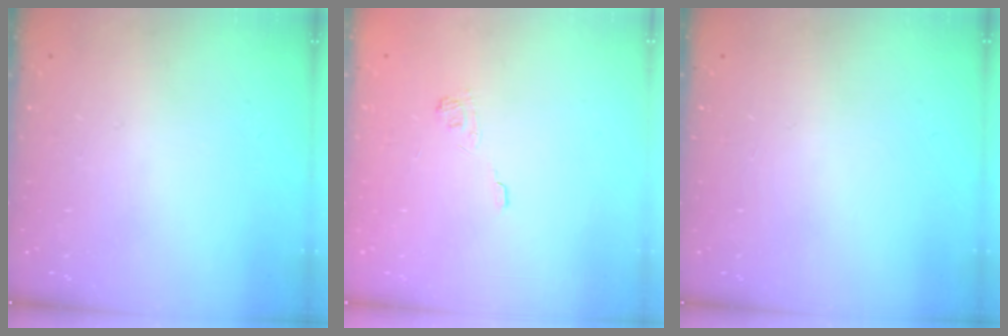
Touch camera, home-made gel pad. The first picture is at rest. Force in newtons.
{"total": 2.3, "press": 1.9, "slide": 1.4}
{"total": 0.0}